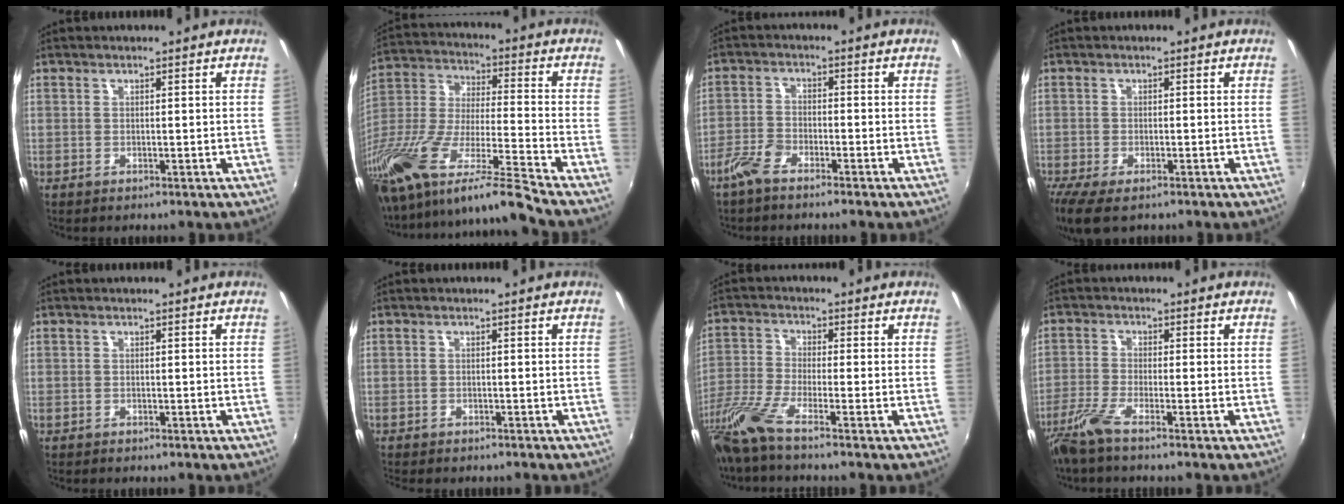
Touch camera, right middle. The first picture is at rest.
{"total": 23.5, "force": [-17.6, 0.3, 15.7], "torque": [-0.280, -0.063, -0.321]}
{"total": 4.6, "force": [-3.7, 1.4, 2.3], "torque": [-0.062, 0.000, -0.076]}
{"total": 7.9, "force": [-5.6, 2.8, 4.9], "torque": [-0.116, -0.041, -0.098]}
{"total": 0.6, "force": [-0.5, 0.2, 0.1], "torque": [-0.003, -0.004, -0.010]}
{"total": 3.1, "force": [-2.8, 0.9, 1.0], "torque": [-0.028, -0.018, -0.044]}
{"total": 8.1, "force": [-6.2, -0.5, 5.2], "torque": [-0.117, -0.026, -0.126]}
{"total": 5.3, "force": [-4.1, -0.2, 3.4], "torque": [-0.087, -0.014, -0.086]}